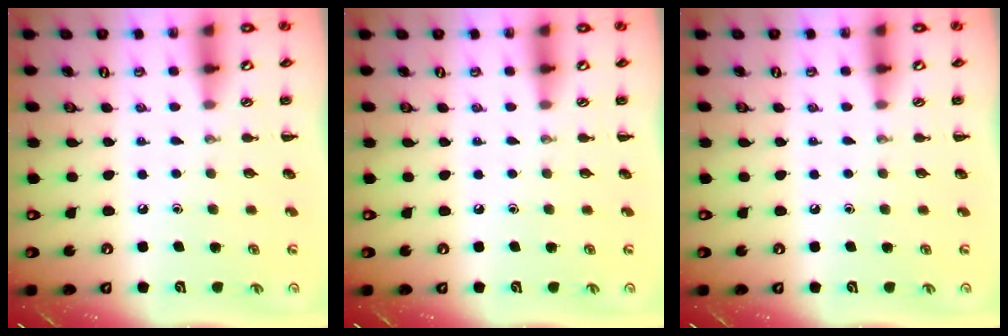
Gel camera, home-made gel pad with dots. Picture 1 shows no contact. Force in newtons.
{"total": 0.0}
{"total": 0.0}